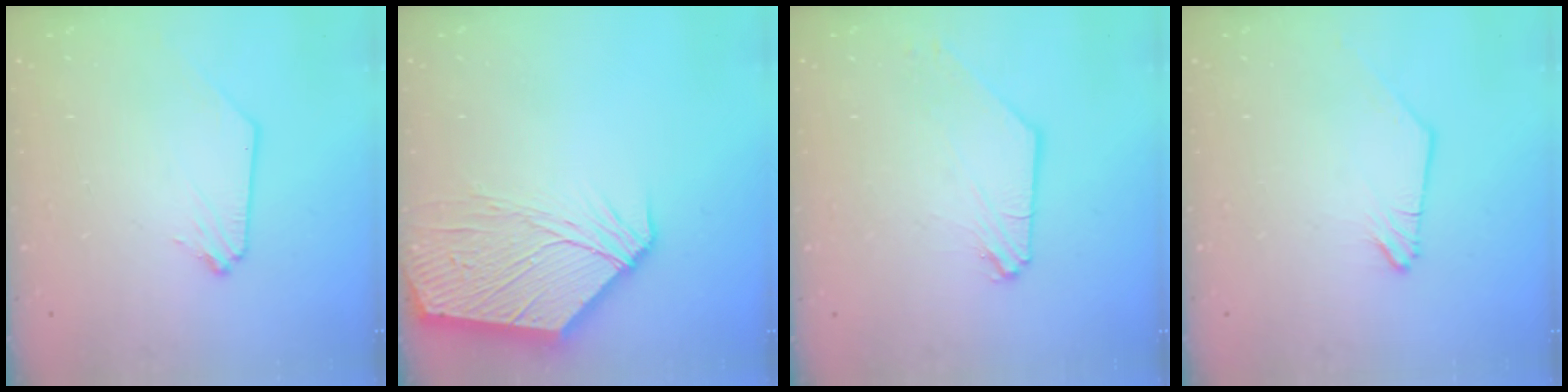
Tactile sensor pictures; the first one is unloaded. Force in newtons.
{"total": 12.5, "press": 12.4, "slide": 2.0}
{"total": 2.5, "press": 2.5, "slide": 0.4}
{"total": 0.0}